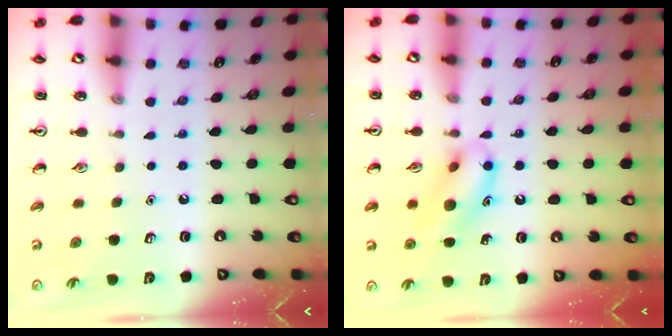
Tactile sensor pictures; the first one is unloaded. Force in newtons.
{"total": 12.2, "press": 11.9, "slide": 2.4}